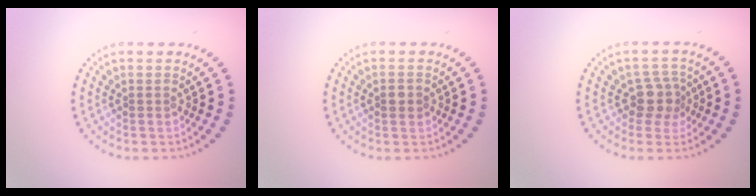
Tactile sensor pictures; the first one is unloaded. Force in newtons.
{"total": 1.5, "press": 1.5, "slide": 0.1}
{"total": 2.6, "press": 2.2, "slide": 1.5}